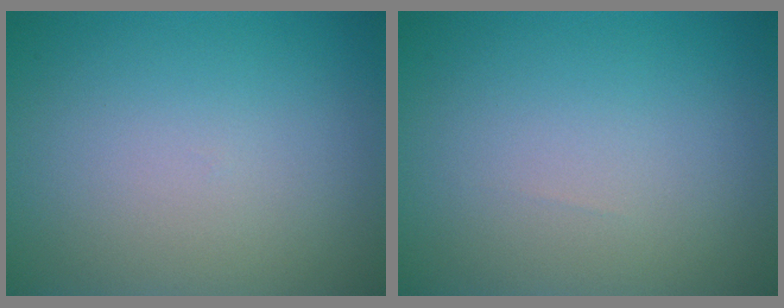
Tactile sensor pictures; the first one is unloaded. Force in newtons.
{"total": 0.0}